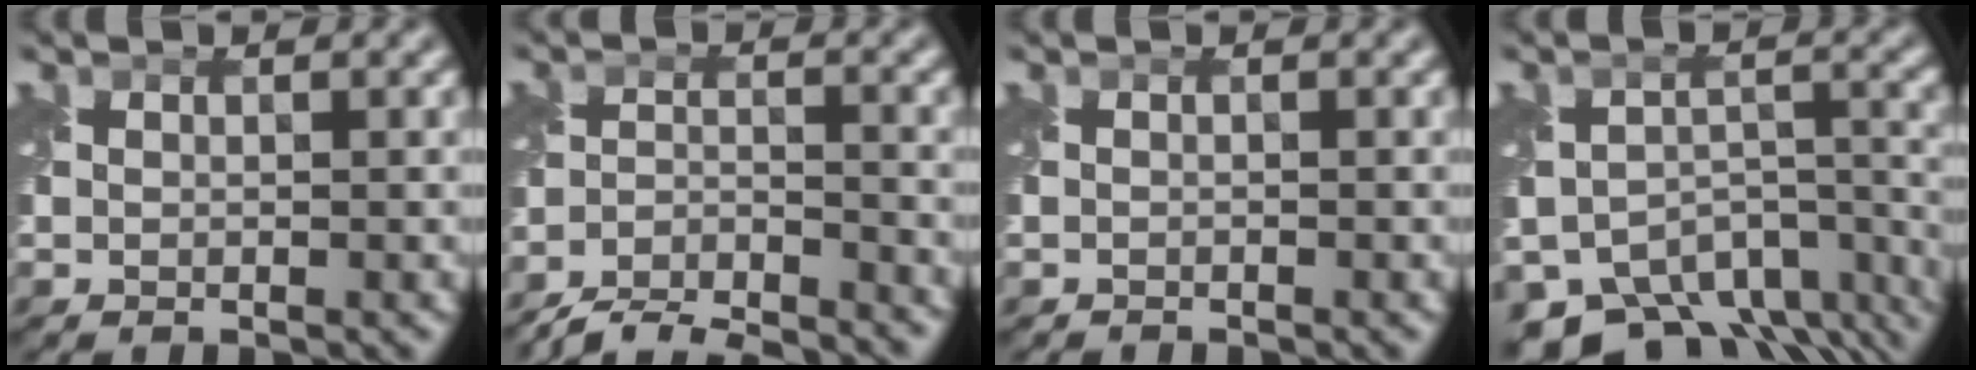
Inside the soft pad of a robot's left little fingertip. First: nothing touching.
{"total": 7.2, "force": [-7.0, 1.1, 1.5], "torque": [-0.024, -0.016, -0.121]}
{"total": 0.8, "force": [-0.8, 0.0, -0.1], "torque": [0.003, -0.010, -0.016]}
{"total": 11.5, "force": [-9.3, 5.5, 4.1], "torque": [-0.063, -0.010, -0.115]}